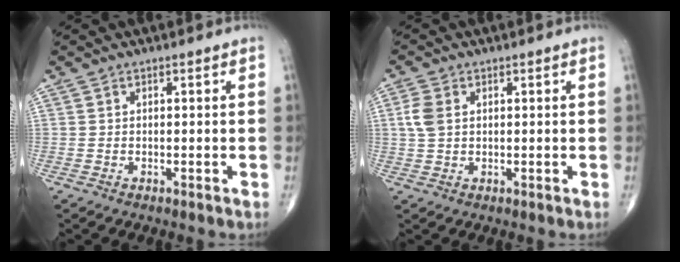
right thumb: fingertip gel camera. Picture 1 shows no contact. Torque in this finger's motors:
{"motor_torque": [-0.31, 0.36, 0.10, -0.01, 0.00]}